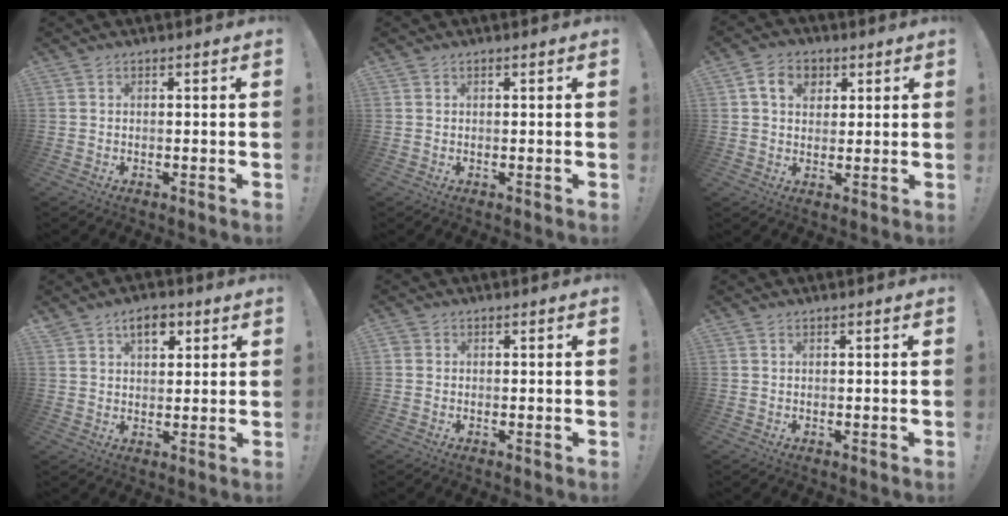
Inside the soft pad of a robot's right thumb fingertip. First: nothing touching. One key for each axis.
{"total": 0.0}
{"total": 8.3, "fx": 3.1, "fy": 6.3, "fz": 4.5, "tx": -0.064, "ty": 0.002, "tz": 0.058}
{"total": 6.5, "fx": 3.3, "fy": 4.0, "fz": 4.0, "tx": -0.050, "ty": -0.007, "tz": 0.056}
{"total": 1.1, "fx": 0.3, "fy": 0.9, "fz": 0.5, "tx": -0.009, "ty": 0.001, "tz": 0.005}
{"total": 0.0}